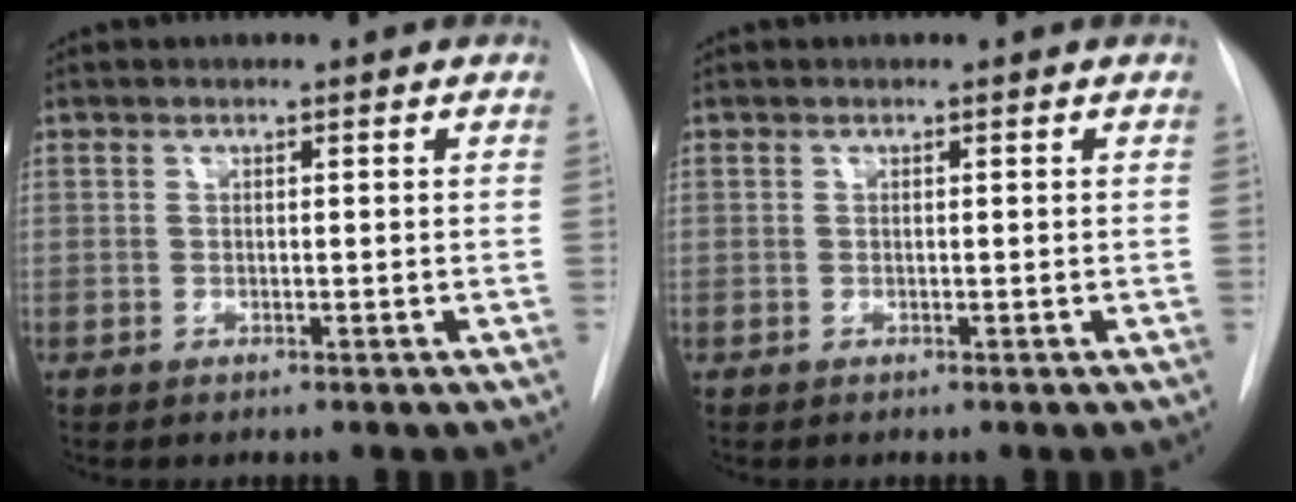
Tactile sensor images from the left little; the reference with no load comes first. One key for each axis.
{"total": 0.0}